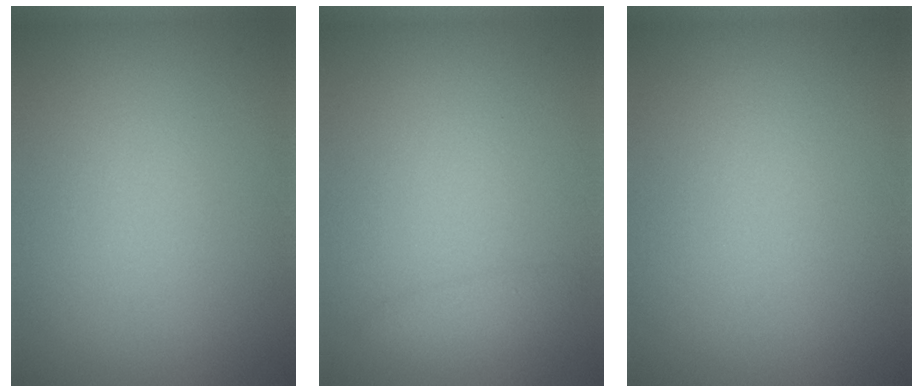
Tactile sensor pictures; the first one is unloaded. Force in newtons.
{"total": 1.3, "press": 1.3, "slide": 0.0}
{"total": 0.0}